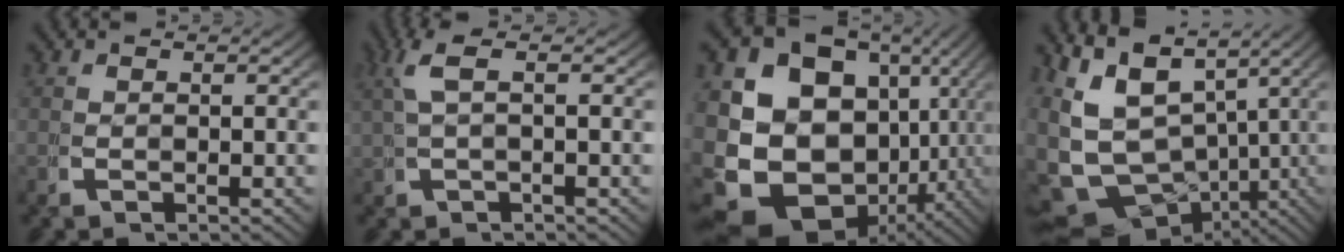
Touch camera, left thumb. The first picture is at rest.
{"total": 3.0, "force": [1.1, 0.6, 2.7], "torque": [-0.065, 0.009, 0.028]}
{"total": 22.3, "force": [-1.8, 17.3, 14.0], "torque": [-0.307, -0.087, -0.001]}
{"total": 14.4, "force": [-2.0, 10.5, 9.7], "torque": [-0.203, -0.080, 0.009]}